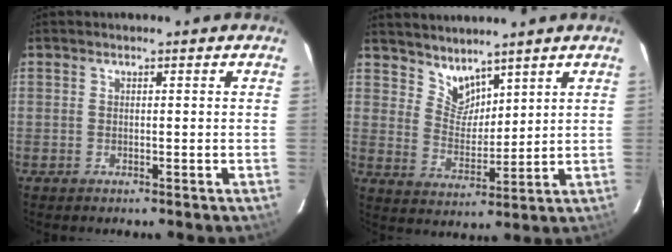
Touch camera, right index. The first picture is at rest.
{"total": 6.0, "force": [5.1, 2.7, 1.5], "torque": [-0.016, -0.001, 0.102]}